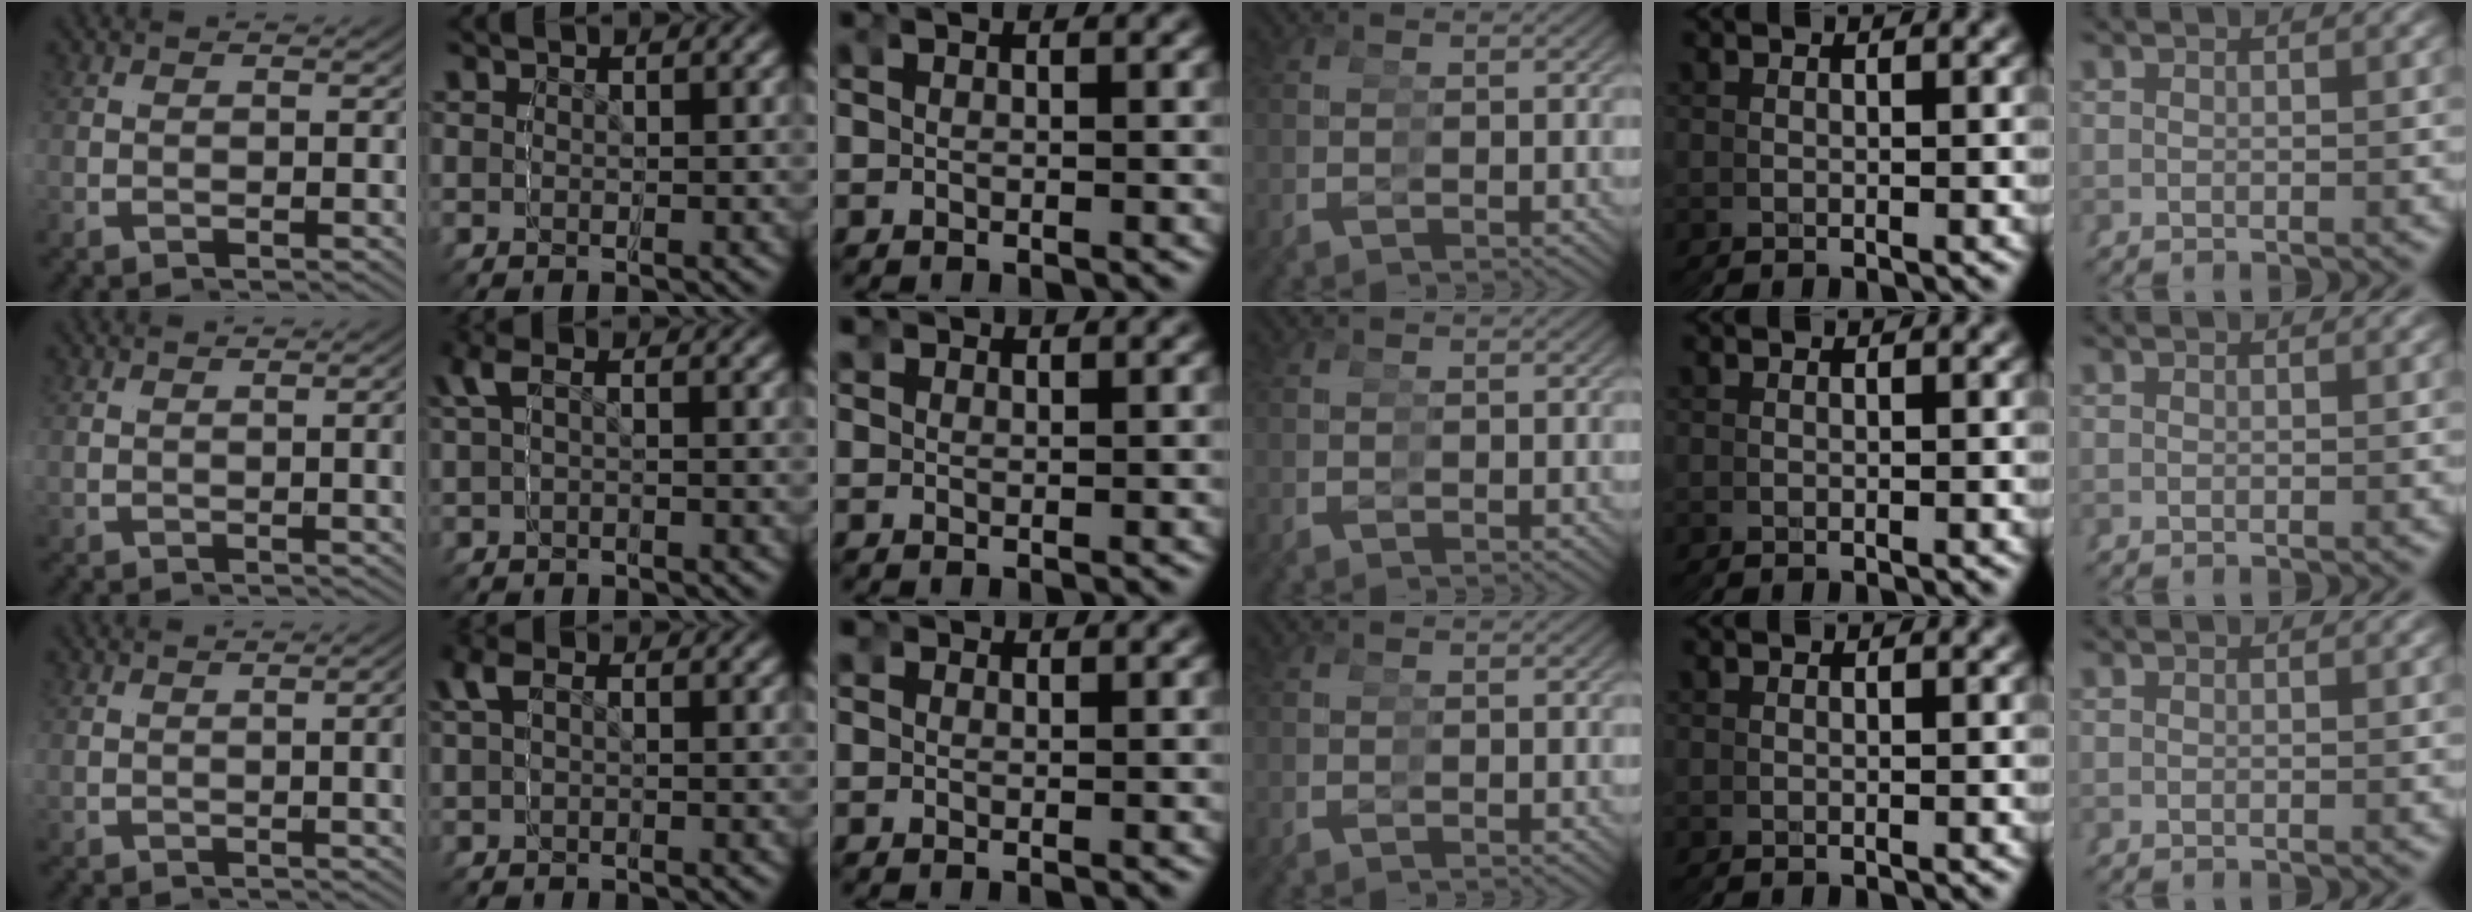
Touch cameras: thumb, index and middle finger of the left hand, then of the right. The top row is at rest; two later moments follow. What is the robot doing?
{"motion": "grasp_and_lifting", "object": "glasses"}